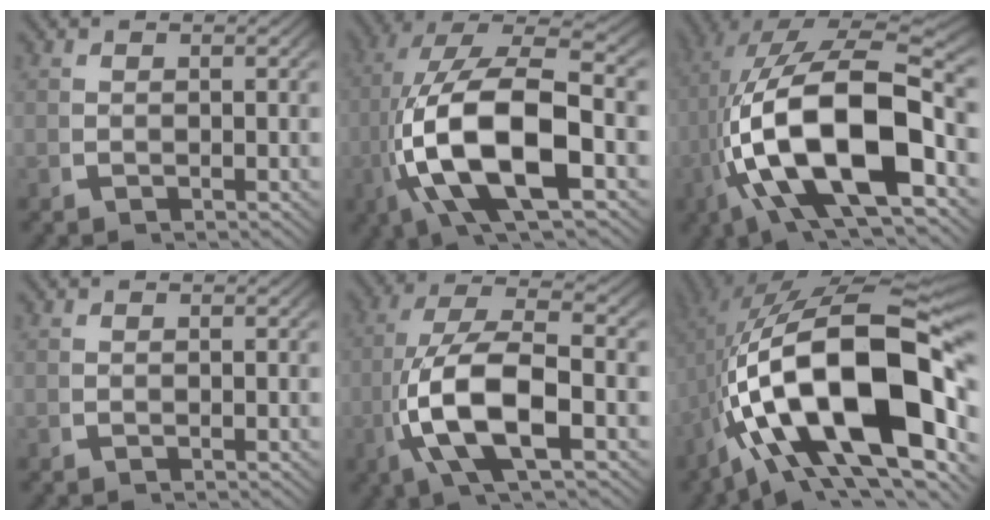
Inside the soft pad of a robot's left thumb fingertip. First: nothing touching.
{"total": 15.5, "force": [-0.6, 8.0, 13.3], "torque": [-0.297, -0.049, 0.015]}
{"total": 18.4, "force": [-0.5, 10.0, 15.5], "torque": [-0.316, -0.056, 0.017]}
{"total": 0.0}
{"total": 10.5, "force": [-0.3, 5.2, 9.2], "torque": [-0.214, -0.034, 0.008]}
{"total": 24.3, "force": [-1.6, 13.6, 20.1], "torque": [-0.367, -0.077, 0.017]}